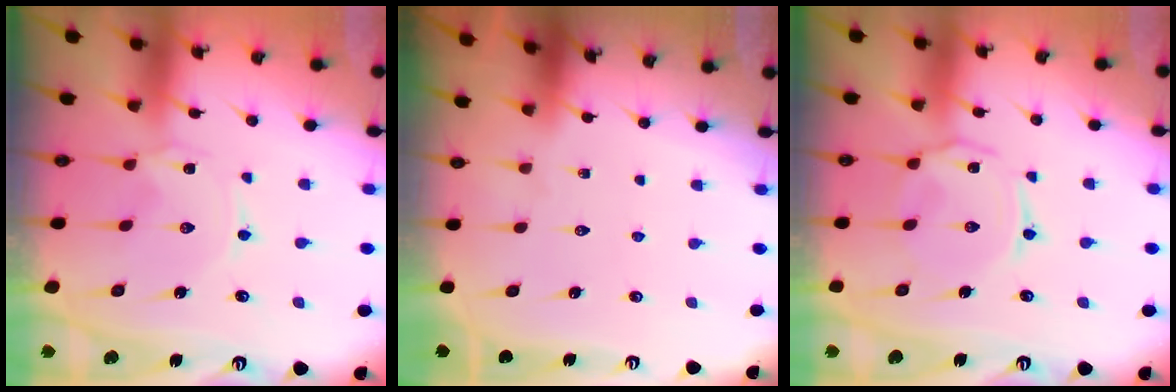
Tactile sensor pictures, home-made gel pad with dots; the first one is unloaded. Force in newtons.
{"total": 0.0}
{"total": 4.3, "press": 4.2, "slide": 0.7}